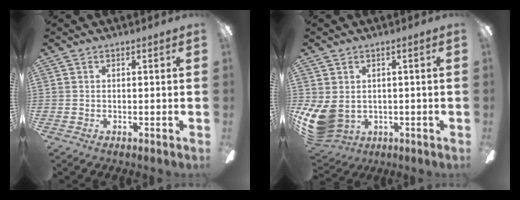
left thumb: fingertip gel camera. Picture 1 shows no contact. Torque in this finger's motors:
{"motor_torque": [0.05, 1.34, 0.44, -0.37, 0.19]}